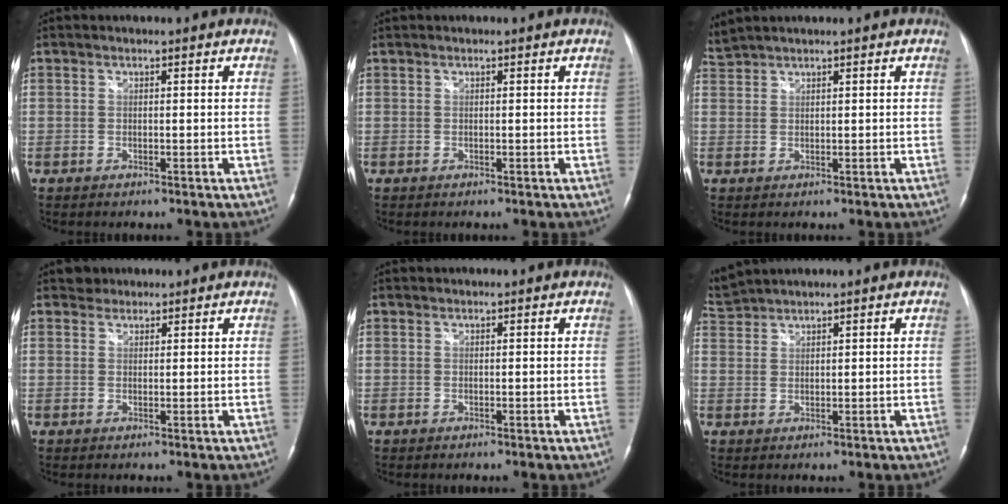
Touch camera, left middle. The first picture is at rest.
{"total": 0.0}
{"total": 2.2, "force": [2.2, -0.3, 0.4], "torque": [-0.015, 0.019, 0.051]}
{"total": 1.6, "force": [1.3, 0.9, -0.4], "torque": [0.010, 0.005, 0.015]}
{"total": 0.0}
{"total": 3.5, "force": [3.5, -0.3, 0.2], "torque": [-0.016, 0.018, 0.077]}